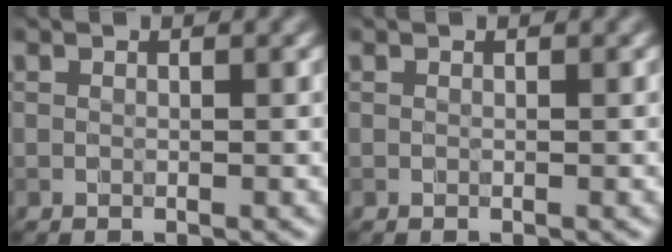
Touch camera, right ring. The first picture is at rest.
{"total": 0.0}